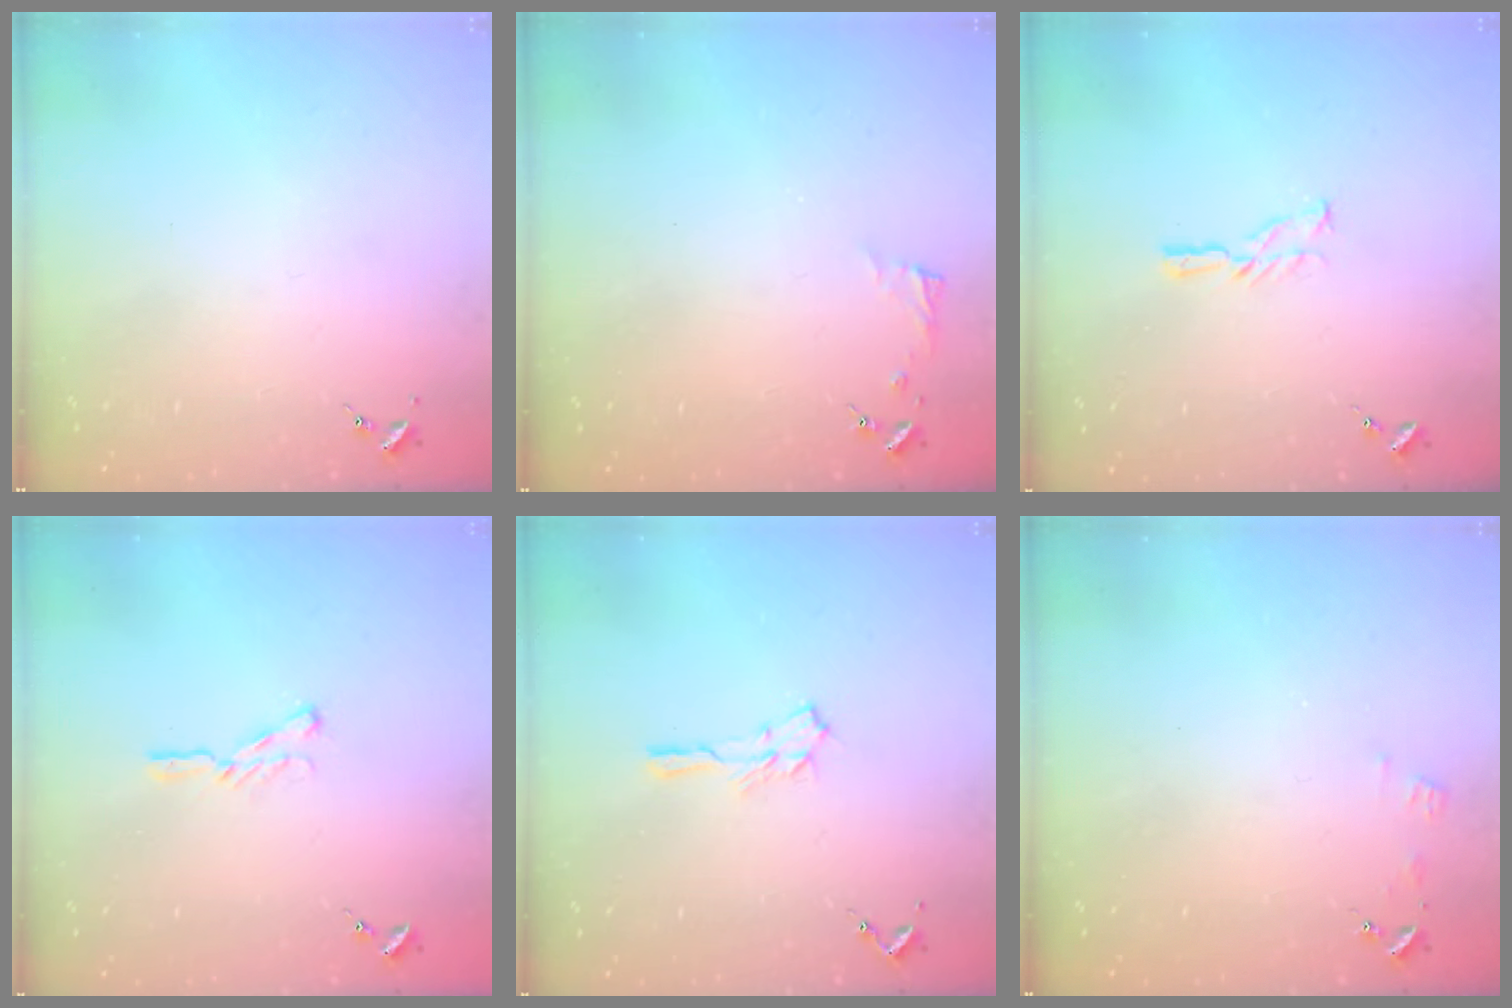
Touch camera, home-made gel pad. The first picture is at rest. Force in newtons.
{"total": 3.8, "press": 3.7, "slide": 0.4}
{"total": 5.7, "press": 5.7, "slide": 0.1}
{"total": 4.7, "press": 4.6, "slide": 0.6}
{"total": 5.1, "press": 5.1, "slide": 0.6}
{"total": 4.2, "press": 4.2, "slide": 0.5}